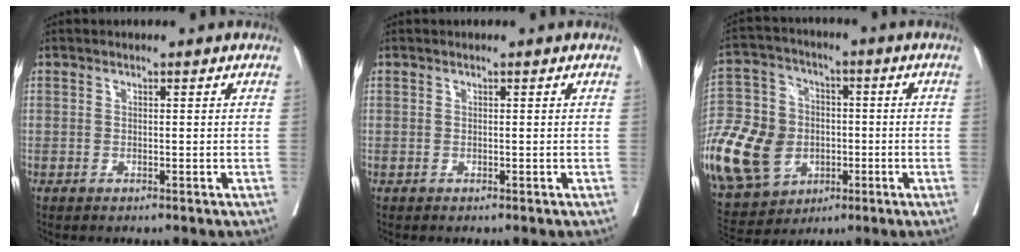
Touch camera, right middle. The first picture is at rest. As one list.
[{"total": 0.0}, {"total": 28.2, "force": [-7.9, 22.1, 15.5], "torque": [-0.450, 0.017, -0.130]}]